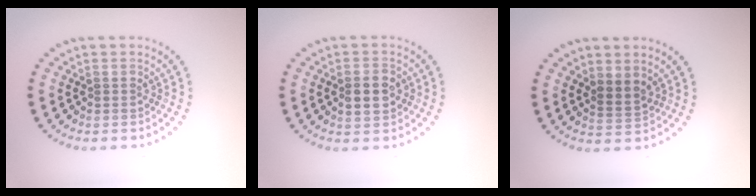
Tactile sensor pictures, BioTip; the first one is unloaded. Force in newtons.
{"total": 2.9, "press": 2.9, "slide": 0.1}
{"total": 2.0, "press": 1.5, "slide": 1.3}